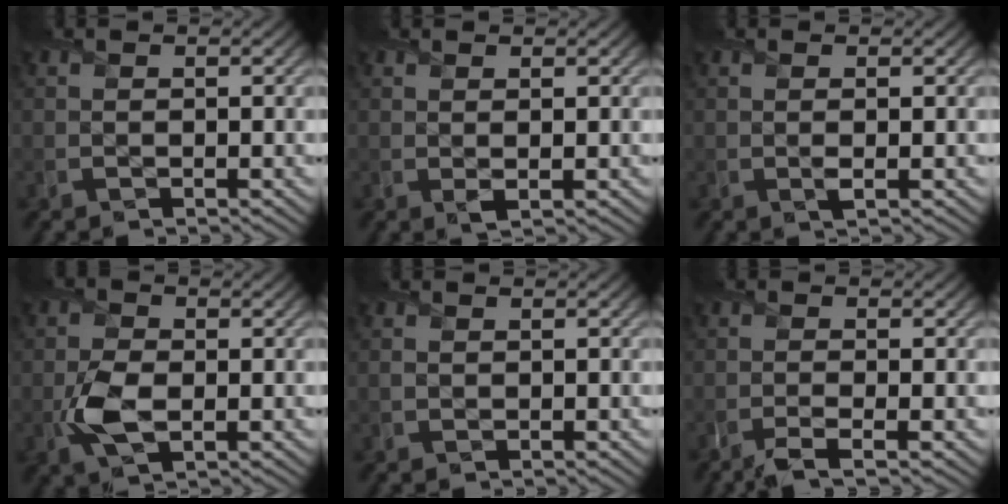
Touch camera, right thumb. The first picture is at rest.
{"total": 0.8, "force": [0.4, 0.2, 0.6], "torque": [-0.014, -0.003, 0.010]}
{"total": 1.0, "force": [0.2, 0.1, 1.0], "torque": [-0.024, 0.001, 0.001]}
{"total": 5.0, "force": [-1.1, 2.9, 3.9], "torque": [-0.095, -0.007, -0.025]}
{"total": 0.7, "force": [0.3, 0.5, 0.4], "torque": [-0.011, -0.003, 0.007]}
{"total": 2.7, "force": [-1.5, 0.4, 2.2], "torque": [-0.033, 0.003, -0.046]}